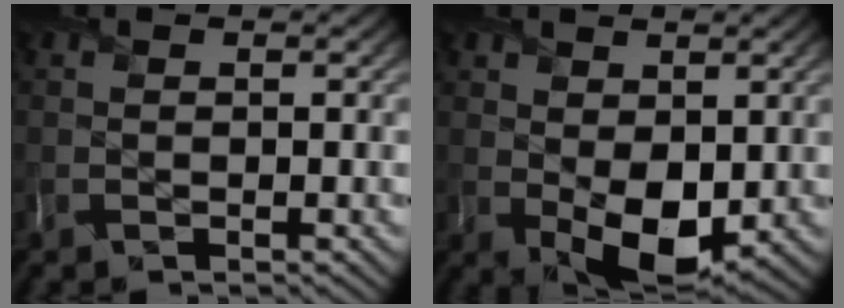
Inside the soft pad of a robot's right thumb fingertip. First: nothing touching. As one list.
[{"total": 6.3, "force": [0.1, 4.0, 4.8], "torque": [-0.093, -0.017, 0.011]}]